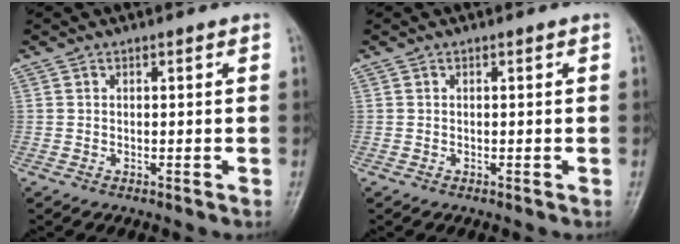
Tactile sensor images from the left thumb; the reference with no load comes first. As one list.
[{"total": 0.0}]